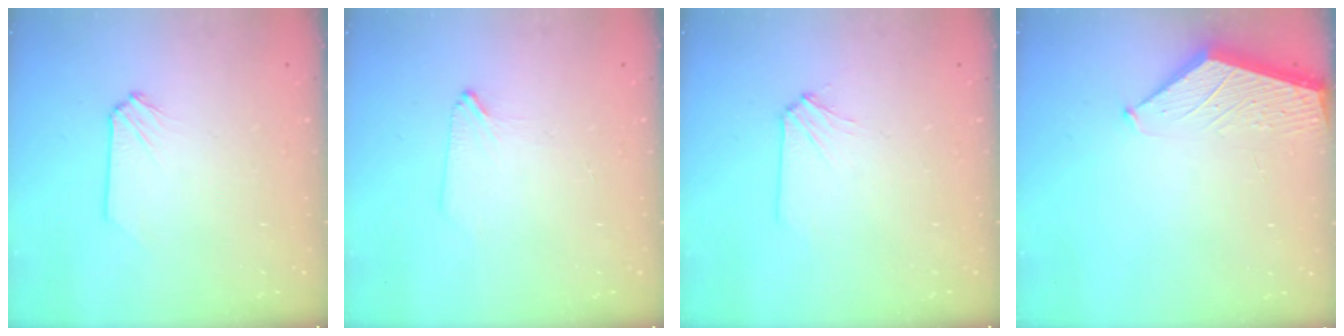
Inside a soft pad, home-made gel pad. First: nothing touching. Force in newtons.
{"total": 1.2, "press": 1.2, "slide": 0.3}
{"total": 2.1, "press": 2.1, "slide": 0.4}
{"total": 1.6, "press": 1.6, "slide": 0.2}